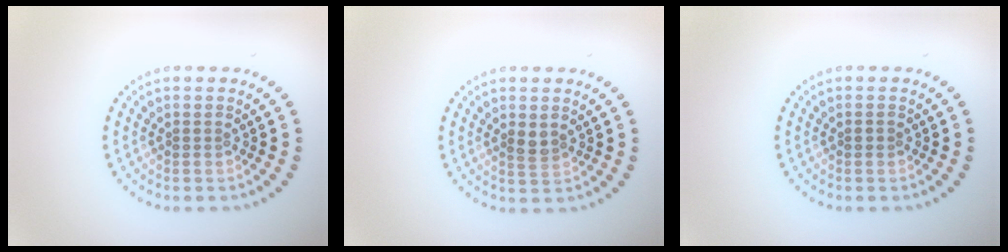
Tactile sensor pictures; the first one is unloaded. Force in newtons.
{"total": 1.3, "press": 1.2, "slide": 0.5}
{"total": 0.5, "press": 0.5, "slide": 0.0}